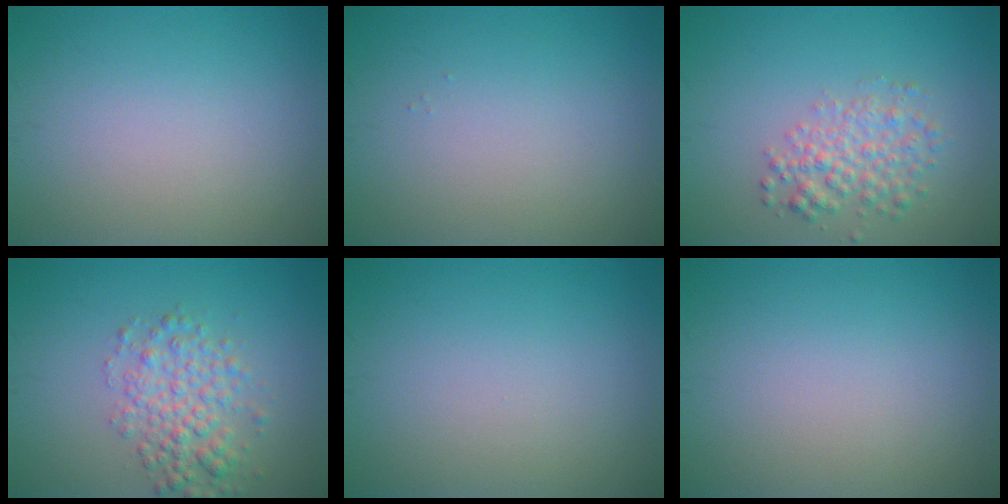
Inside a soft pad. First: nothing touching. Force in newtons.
{"total": 0.0}
{"total": 3.3, "press": 3.3, "slide": 0.1}
{"total": 3.9, "press": 3.9, "slide": 0.1}
{"total": 0.0}
{"total": 0.0}